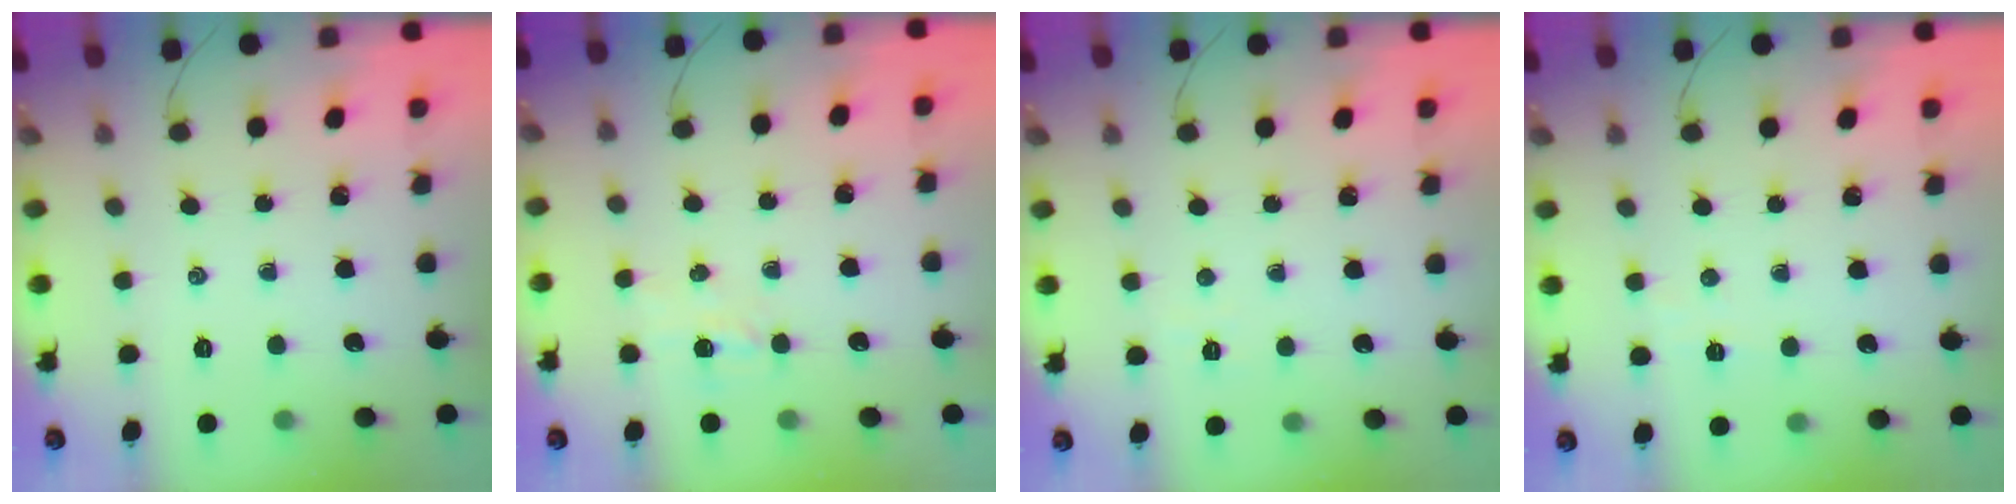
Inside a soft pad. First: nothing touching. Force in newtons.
{"total": 3.4, "press": 3.3, "slide": 1.1}
{"total": 2.5, "press": 2.4, "slide": 0.7}
{"total": 3.2, "press": 3.1, "slide": 1.0}